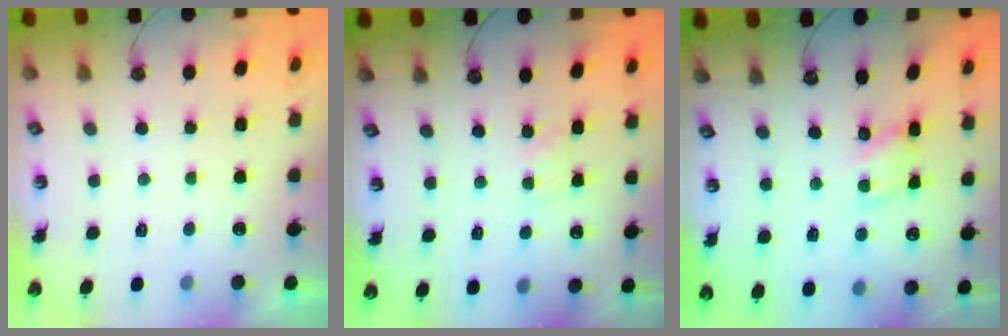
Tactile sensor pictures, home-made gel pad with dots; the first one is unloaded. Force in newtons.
{"total": 2.2, "press": 2.2, "slide": 0.4}
{"total": 2.6, "press": 2.6, "slide": 0.4}